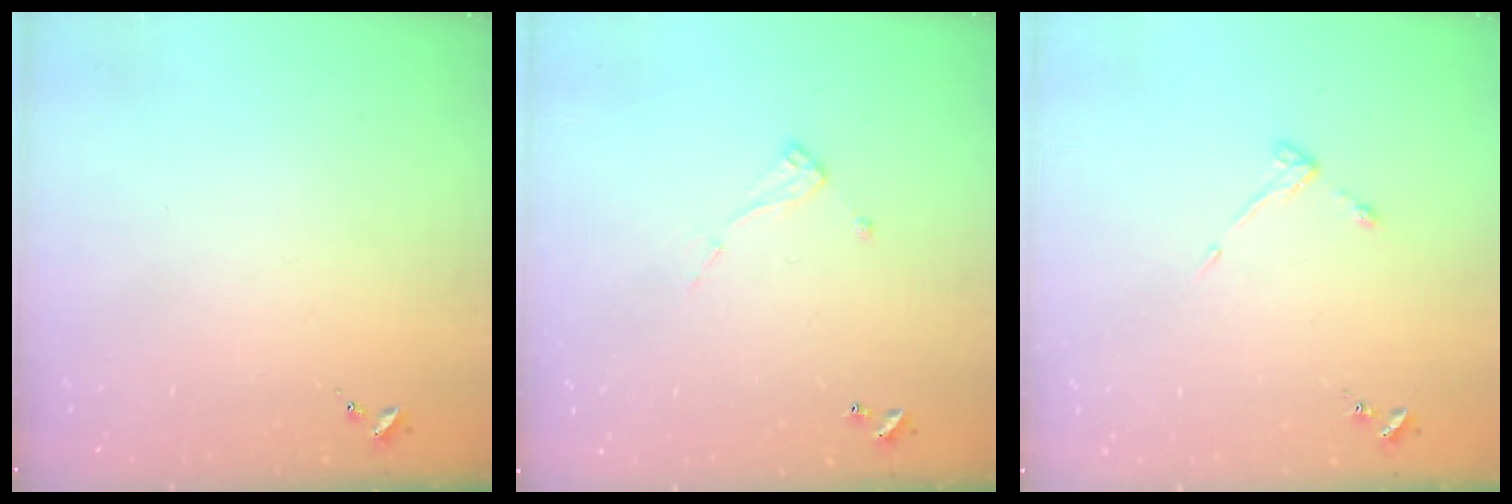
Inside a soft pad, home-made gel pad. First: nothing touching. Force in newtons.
{"total": 6.9, "press": 6.9, "slide": 0.3}
{"total": 3.2, "press": 3.1, "slide": 0.5}